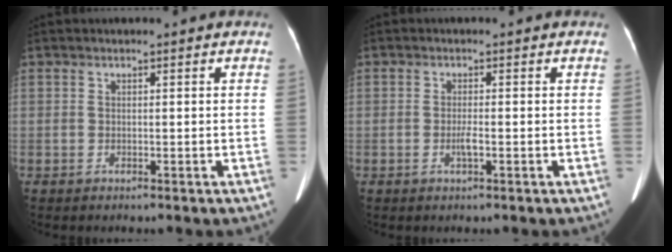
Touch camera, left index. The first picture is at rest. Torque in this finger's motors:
{"motor_torque": [0.37, -0.06, 0.18, 0.06]}